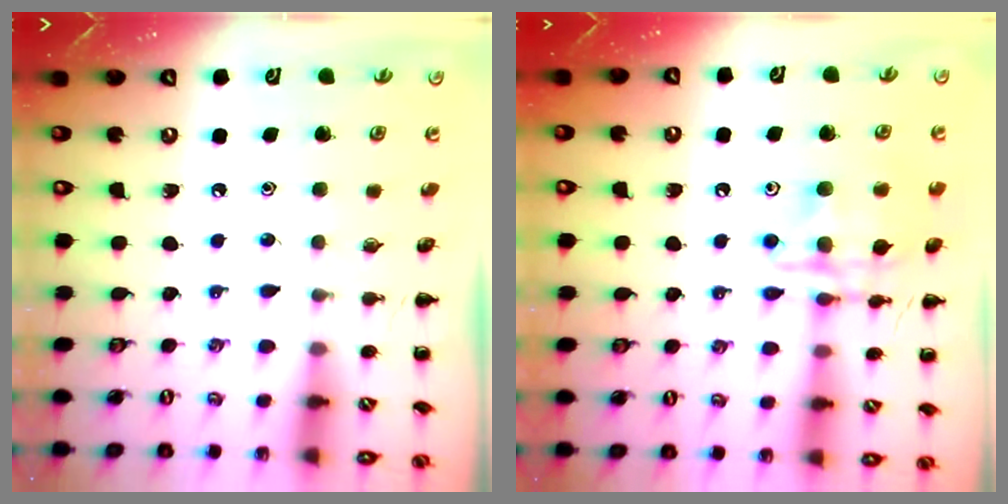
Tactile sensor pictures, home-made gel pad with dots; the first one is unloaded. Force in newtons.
{"total": 13.5, "press": 13.4, "slide": 1.8}